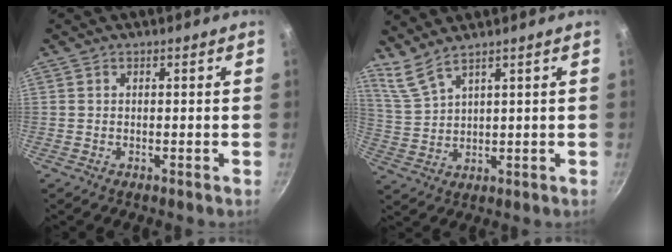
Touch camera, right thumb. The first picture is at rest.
{"total": 5.0, "force": [4.3, 0.5, 2.5], "torque": [-0.059, -0.029, 0.102]}